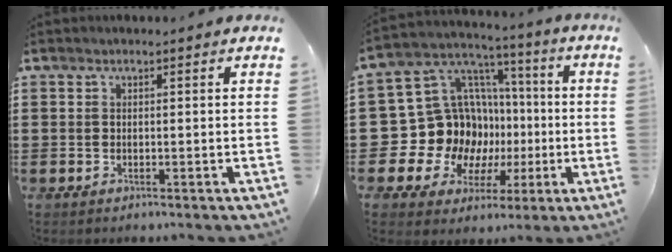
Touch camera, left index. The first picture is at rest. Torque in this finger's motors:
{"motor_torque": [1.01, -0.15, 0.36, 0.06]}